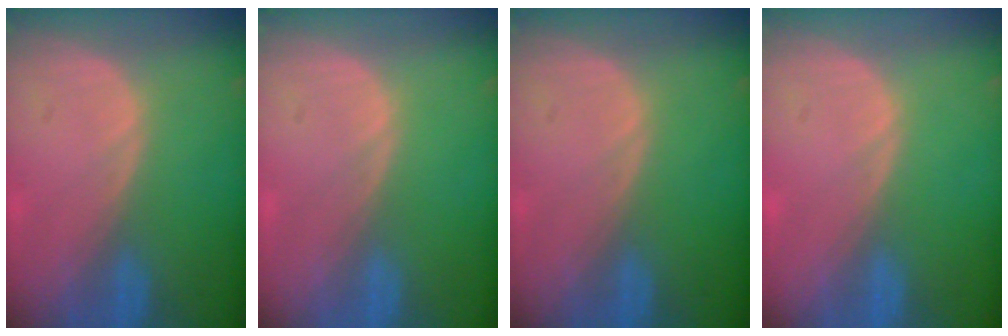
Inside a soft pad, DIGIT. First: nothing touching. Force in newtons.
{"total": 0.0}
{"total": 0.0}
{"total": 0.0}